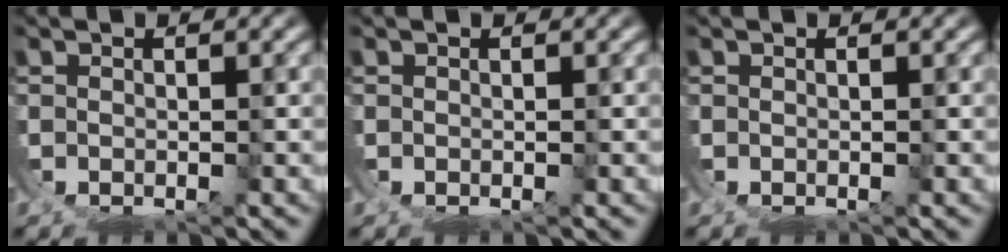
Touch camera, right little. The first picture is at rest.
{"total": 0.0}
{"total": 0.0}